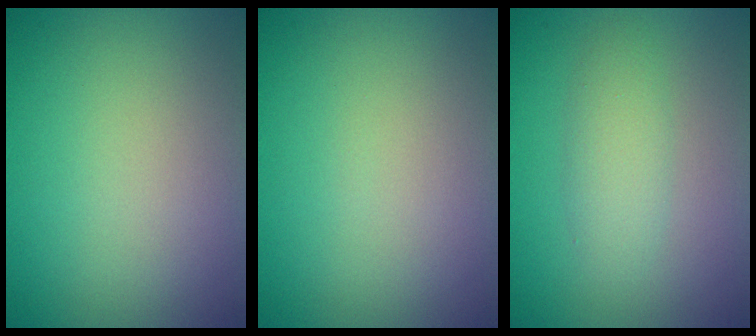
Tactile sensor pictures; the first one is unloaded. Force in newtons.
{"total": 0.0}
{"total": 2.3, "press": 2.3, "slide": 0.1}